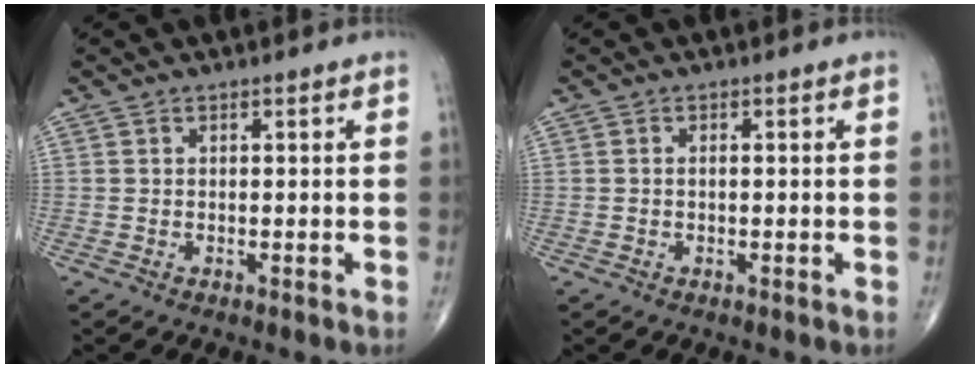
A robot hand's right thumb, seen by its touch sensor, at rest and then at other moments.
{"total": 0.6, "force": [-0.1, 0.3, 0.5], "torque": [-0.013, 0.001, -0.001]}